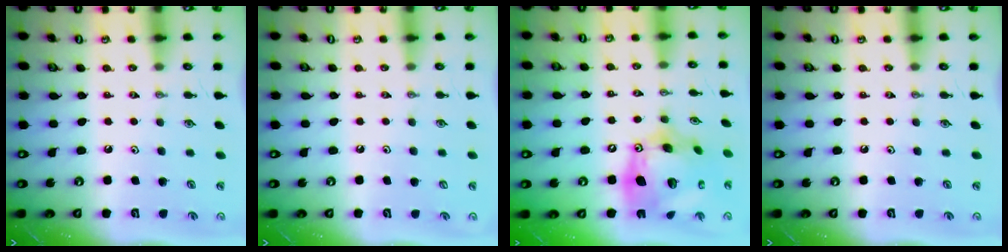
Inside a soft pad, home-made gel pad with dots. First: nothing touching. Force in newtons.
{"total": 1.1, "press": 0.0, "slide": 1.1}
{"total": 22.7, "press": 22.5, "slide": 2.6}
{"total": 0.0}